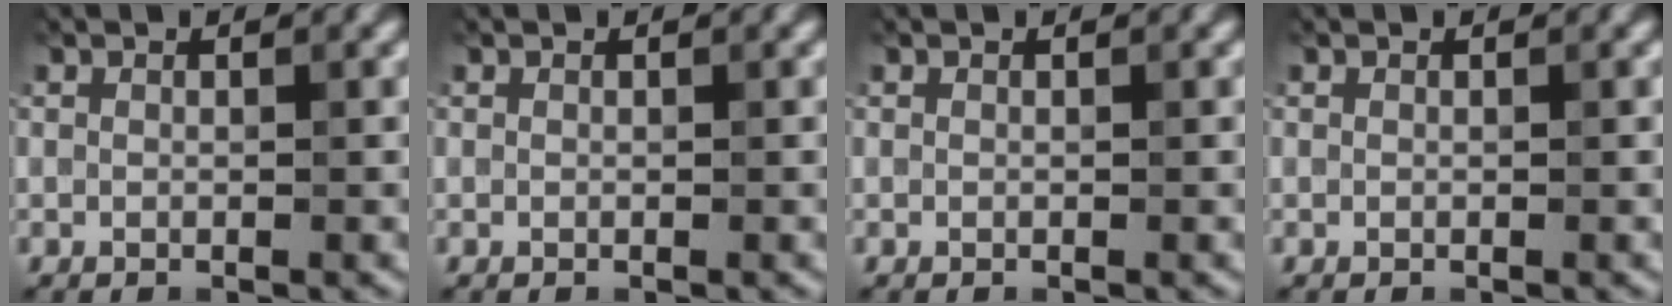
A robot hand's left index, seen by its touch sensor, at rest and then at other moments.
{"total": 0.0}
{"total": 0.0}
{"total": 0.0}